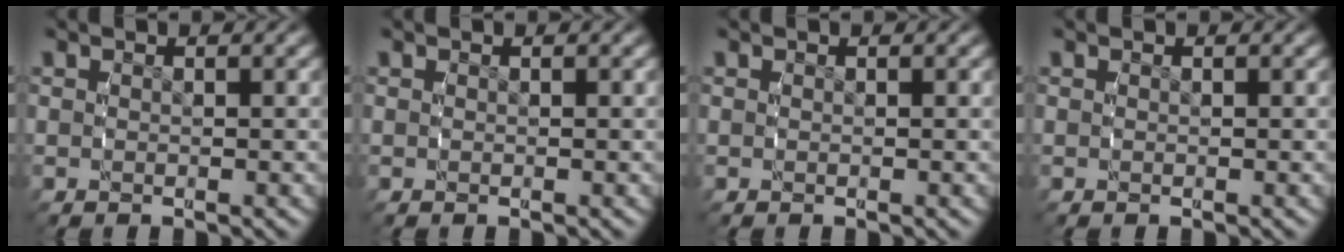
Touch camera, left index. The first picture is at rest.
{"total": 0.0}
{"total": 0.0}
{"total": 0.0}